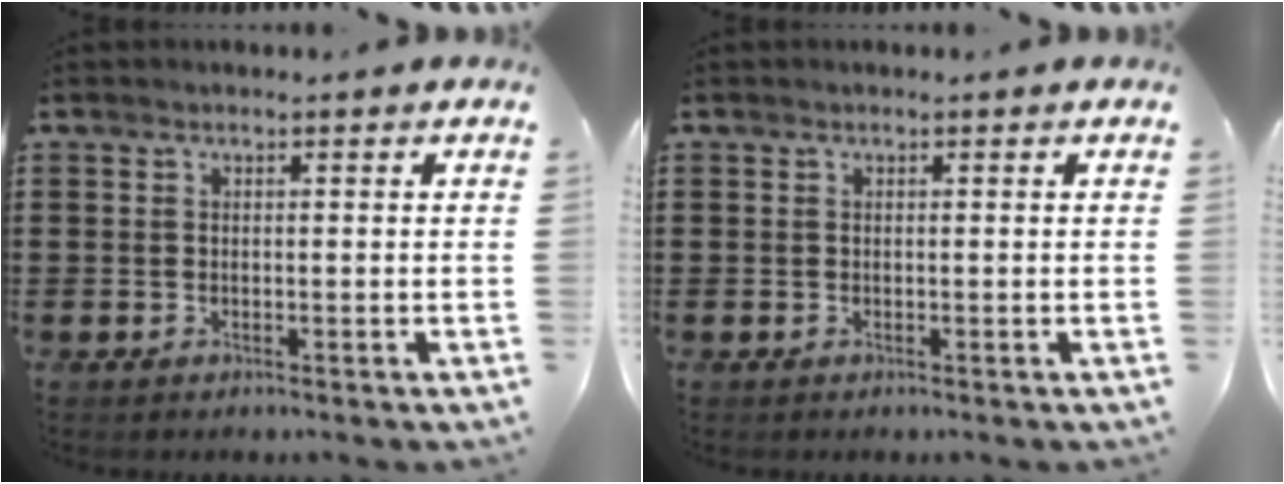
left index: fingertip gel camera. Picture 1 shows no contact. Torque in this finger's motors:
{"motor_torque": [0.00, 0.00, 0.00, 0.00]}